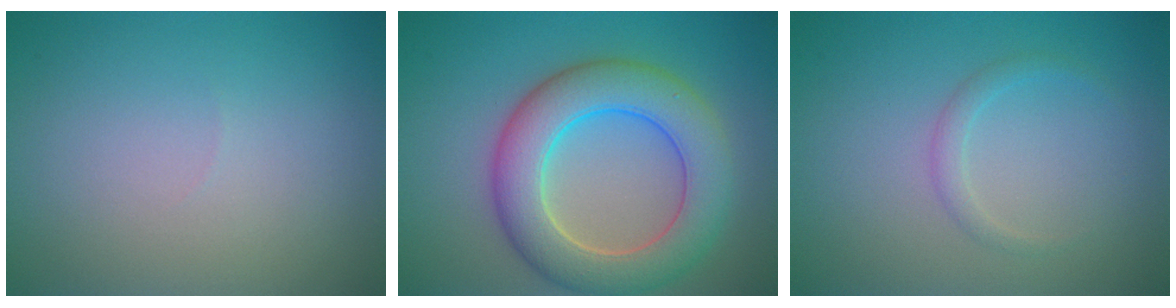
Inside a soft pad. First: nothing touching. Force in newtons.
{"total": 7.9, "press": 7.9, "slide": 0.4}
{"total": 1.2, "press": 1.2, "slide": 0.1}